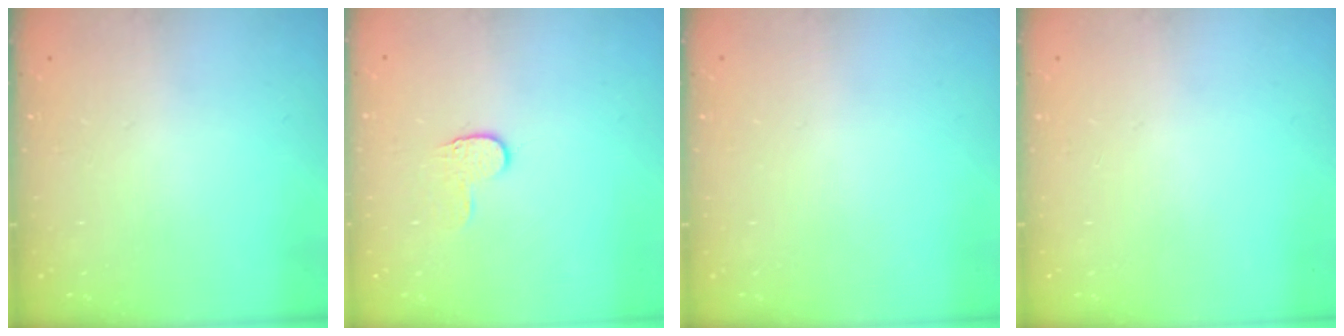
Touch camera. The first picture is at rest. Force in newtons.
{"total": 5.8, "press": 5.8, "slide": 0.5}
{"total": 0.0}
{"total": 0.0}